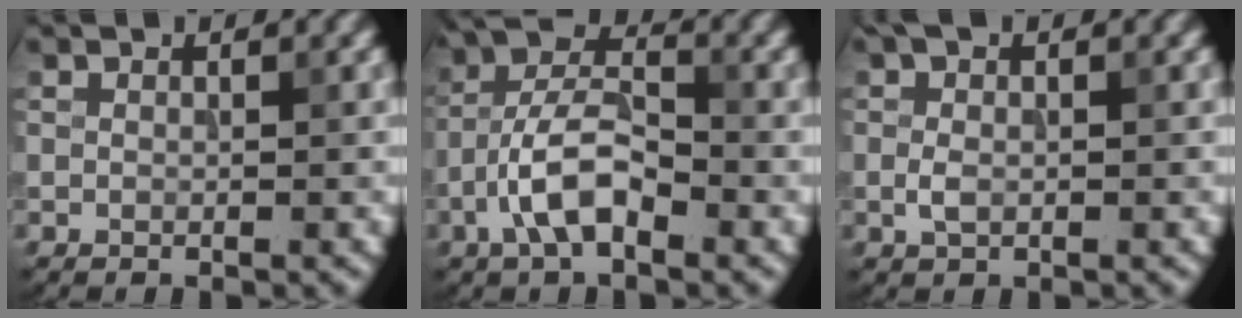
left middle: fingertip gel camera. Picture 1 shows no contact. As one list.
[{"total": 5.6, "force": [-2.6, 2.4, 4.3], "torque": [-0.080, 0.014, -0.054]}, {"total": 1.9, "force": [0.1, 1.1, 1.6], "torque": [-0.038, 0.003, -0.002]}]